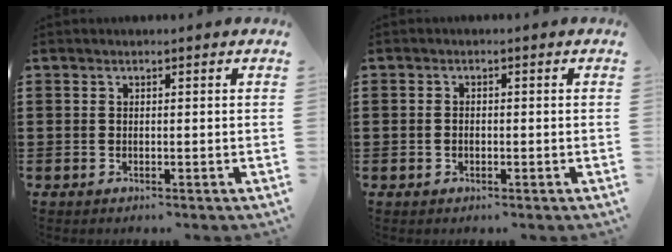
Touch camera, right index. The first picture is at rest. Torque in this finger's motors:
{"motor_torque": [-0.88, 0.60, -0.10, -0.01]}